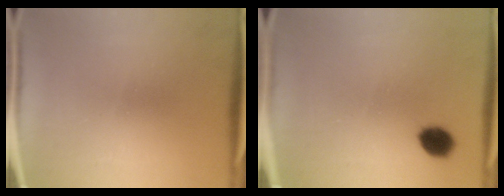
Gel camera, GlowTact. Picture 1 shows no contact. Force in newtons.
{"total": 4.7}